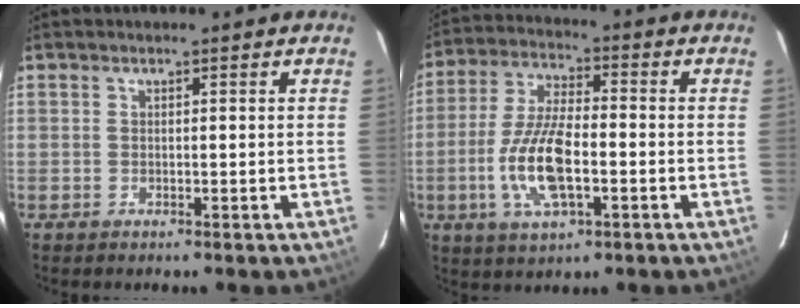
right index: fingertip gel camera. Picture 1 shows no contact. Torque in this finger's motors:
{"motor_torque": [1.86, -0.28, 0.38, 0.19]}